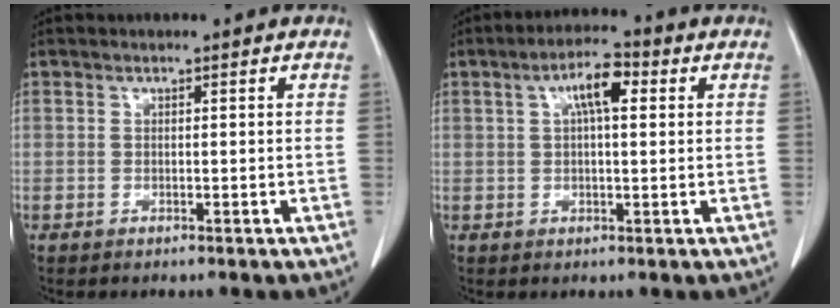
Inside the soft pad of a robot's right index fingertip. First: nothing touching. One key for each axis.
{"total": 5.9, "fx": 1.8, "fy": 1.6, "fz": 5.3, "tx": -0.097, "ty": 0.018, "tz": 0.029}